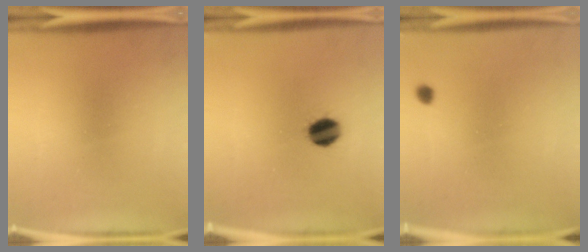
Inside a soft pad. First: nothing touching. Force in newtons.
{"total": 6.0}
{"total": 0.9}